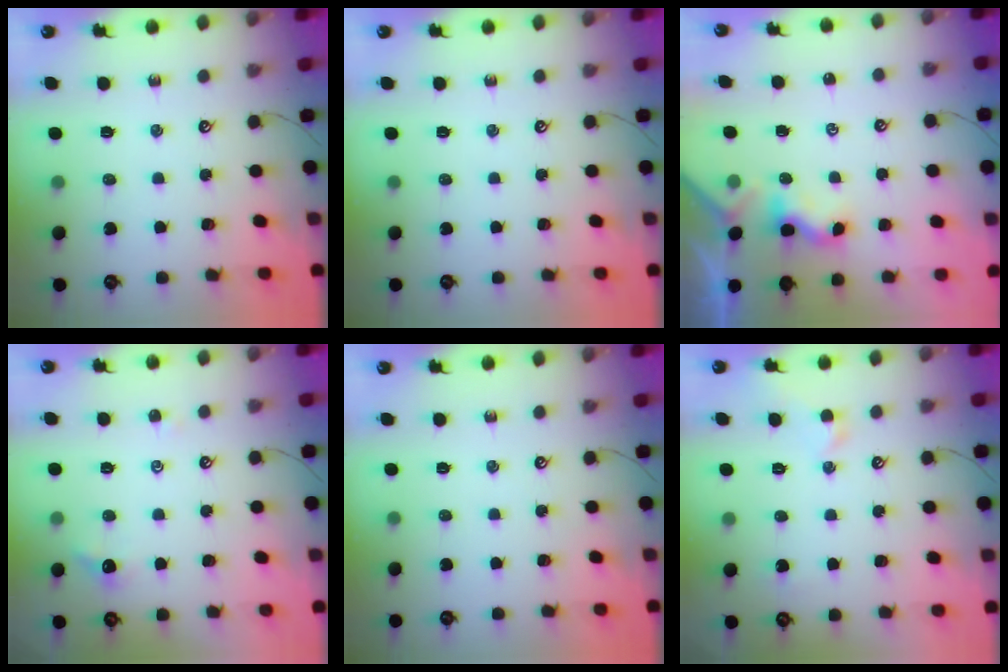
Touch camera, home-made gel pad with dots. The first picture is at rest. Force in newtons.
{"total": 0.0}
{"total": 1.7, "press": 1.6, "slide": 0.5}
{"total": 1.1, "press": 1.0, "slide": 0.5}
{"total": 0.0}
{"total": 2.1, "press": 2.0, "slide": 0.6}